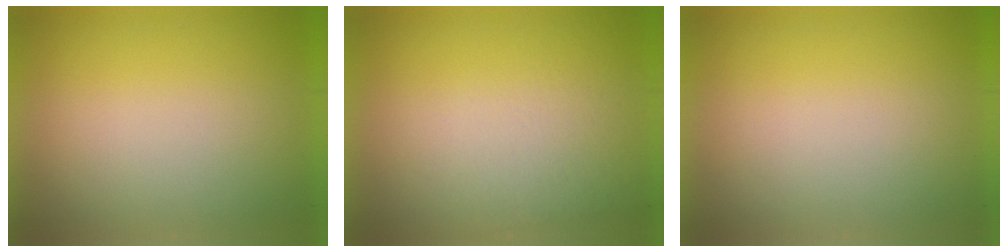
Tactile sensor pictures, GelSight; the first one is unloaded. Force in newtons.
{"total": 2.6}
{"total": 0.0}